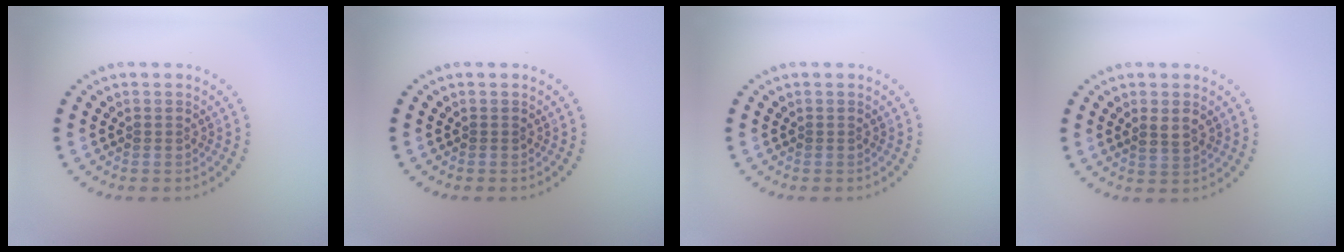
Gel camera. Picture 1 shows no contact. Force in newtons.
{"total": 0.0}
{"total": 0.0}
{"total": 1.6, "press": 1.5, "slide": 0.4}